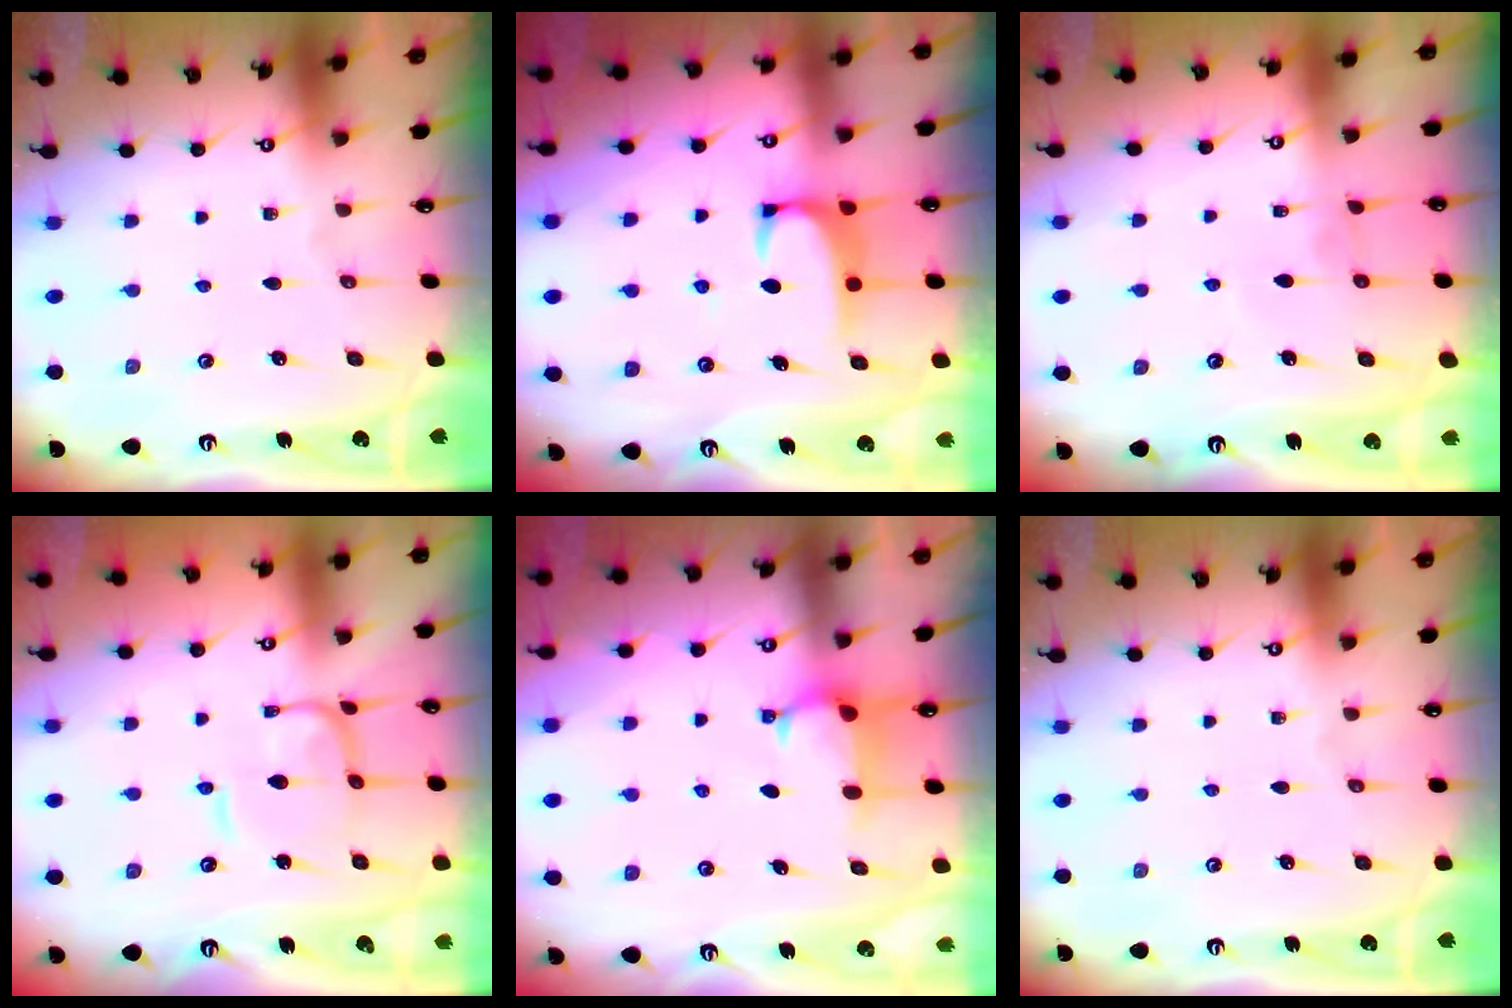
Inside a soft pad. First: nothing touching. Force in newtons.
{"total": 1.9, "press": 1.9, "slide": 0.3}
{"total": 1.1, "press": 1.0, "slide": 0.2}
{"total": 2.2, "press": 2.2, "slide": 0.5}
{"total": 2.2, "press": 2.2, "slide": 0.5}
{"total": 0.0}